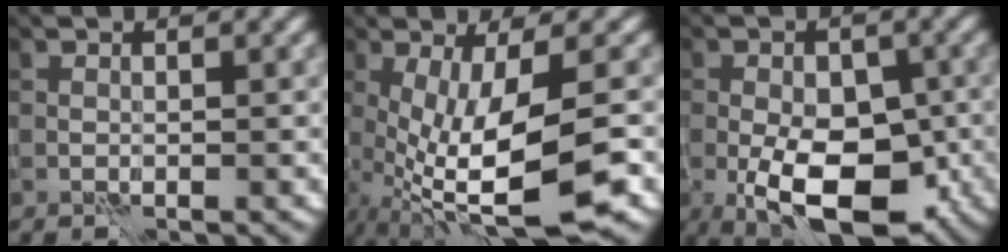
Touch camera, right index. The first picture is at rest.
{"total": 9.4, "force": [-2.6, 2.5, 8.7], "torque": [-0.162, -0.027, -0.040]}
{"total": 9.5, "force": [-2.9, 5.1, 7.5], "torque": [-0.107, -0.013, -0.054]}